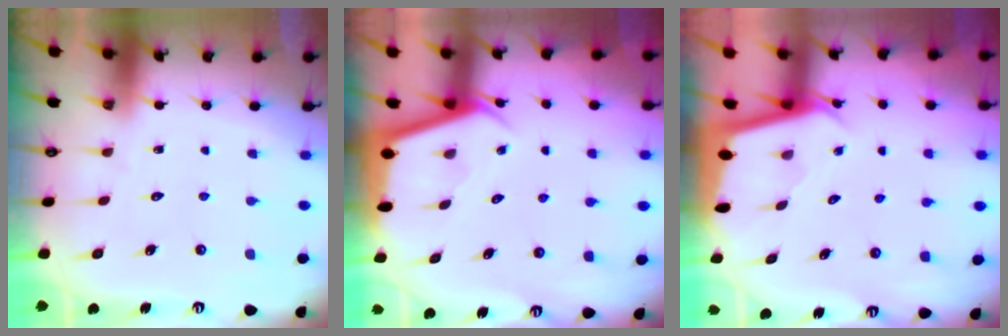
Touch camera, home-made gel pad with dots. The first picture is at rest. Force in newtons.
{"total": 2.9, "press": 2.9, "slide": 0.3}
{"total": 2.1, "press": 2.1, "slide": 0.1}